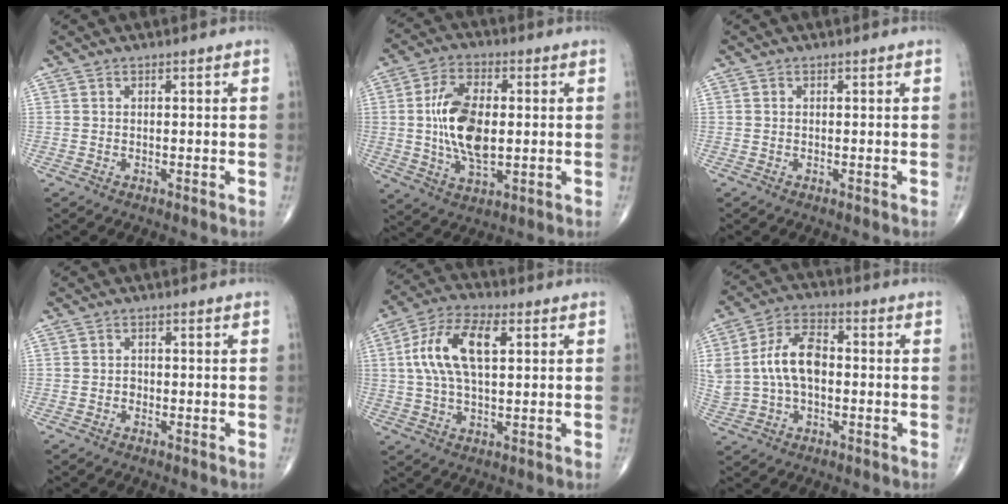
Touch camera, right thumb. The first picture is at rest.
{"total": 13.3, "force": [0.5, 6.9, 11.4], "torque": [-0.211, 0.000, 0.011]}
{"total": 0.0}
{"total": 0.8, "force": [-0.3, 0.7, 0.3], "torque": [-0.001, 0.003, -0.007]}
{"total": 12.5, "force": [2.8, 5.9, 10.6], "torque": [-0.214, 0.017, 0.050]}
{"total": 12.1, "force": [0.3, 7.4, 9.6], "torque": [-0.188, 0.027, 0.005]}